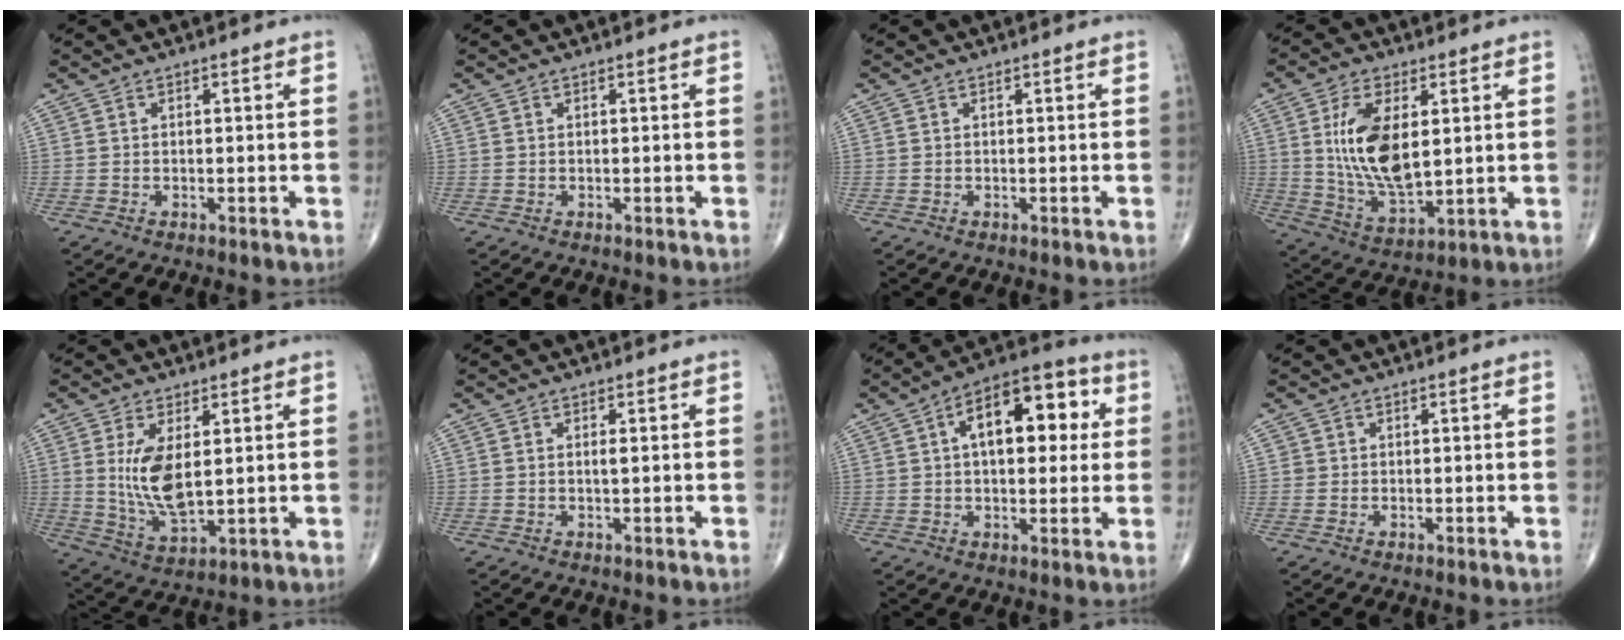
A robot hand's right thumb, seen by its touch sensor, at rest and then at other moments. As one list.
[{"total": 0.0}, {"total": 0.0}, {"total": 14.3, "force": [2.7, 7.0, 12.1], "torque": [-0.224, -0.022, 0.061]}, {"total": 9.7, "force": [1.7, 4.4, 8.5], "torque": [-0.163, -0.023, 0.045]}, {"total": 0.8, "force": [0.1, 0.1, 0.8], "torque": [-0.020, -0.002, 0.000]}, {"total": 15.9, "force": [3.7, 8.3, 13.1], "torque": [-0.156, 0.024, 0.047]}, {"total": 0.8, "force": [0.0, 0.8, 0.0], "torque": [0.006, 0.004, -0.001]}]